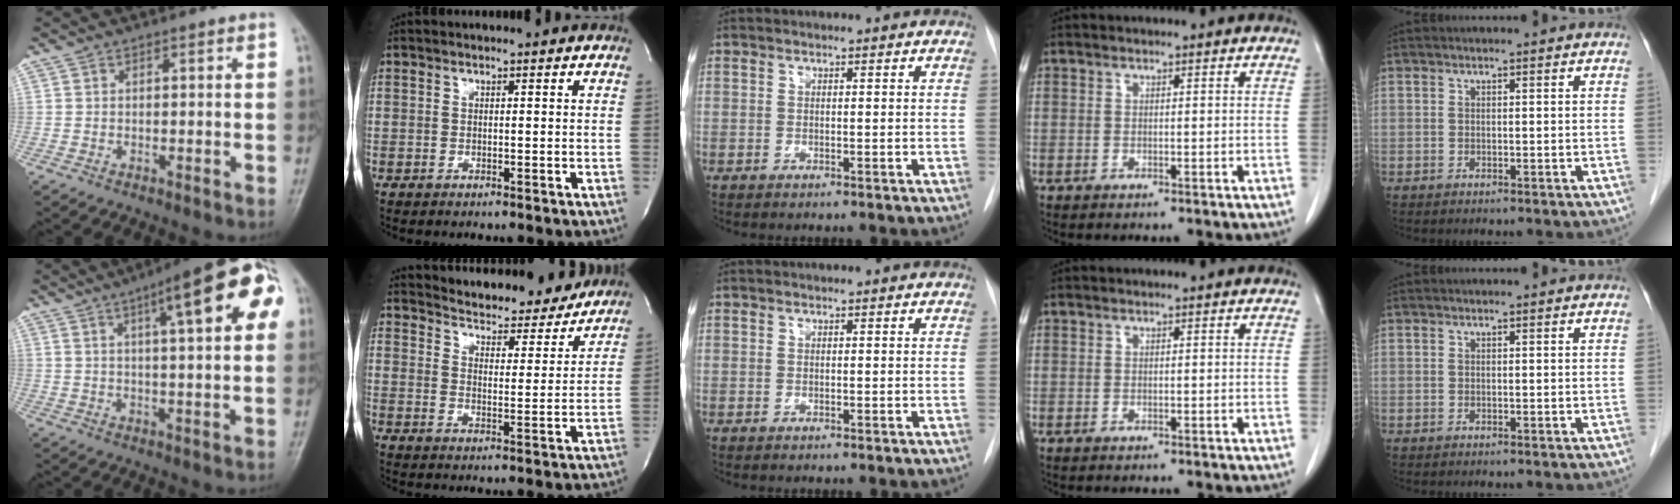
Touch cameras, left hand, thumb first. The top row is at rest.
{"thumb": {"total": 16.2, "force": [5.7, 4.0, 14.6], "torque": [-0.178, 0.016, 0.068]}, "index": {"total": 12.3, "force": [11.9, 2.6, 1.6], "torque": [-0.014, -0.024, 0.153]}}